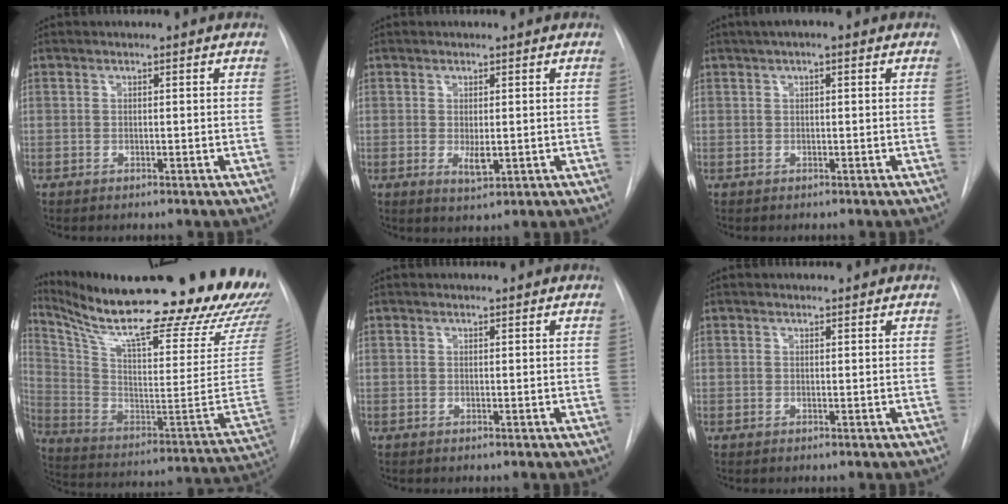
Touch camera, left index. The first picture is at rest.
{"total": 2.5, "force": [-0.1, 1.0, 2.2], "torque": [-0.040, -0.008, 0.004]}
{"total": 3.3, "force": [1.9, 0.9, 2.6], "torque": [-0.043, 0.020, 0.025]}
{"total": 34.7, "force": [28.4, 4.0, 19.5], "torque": [-0.309, -0.088, 0.391]}
{"total": 0.7, "force": [0.6, 0.1, 0.1], "torque": [-0.006, 0.005, 0.011]}
{"total": 1.0, "force": [0.9, 0.3, 0.1], "torque": [-0.007, 0.007, 0.016]}